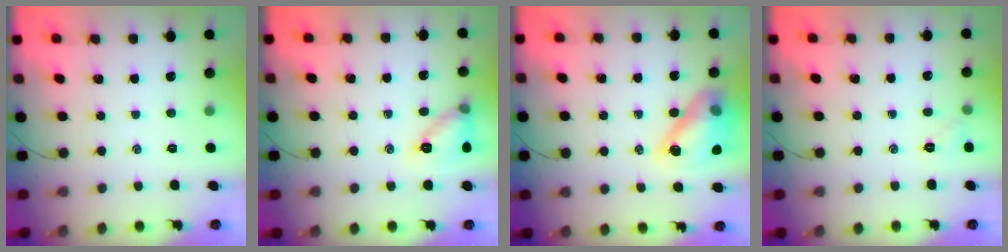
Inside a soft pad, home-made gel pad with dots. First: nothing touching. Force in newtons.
{"total": 10.5, "press": 10.4, "slide": 0.7}
{"total": 14.4, "press": 13.9, "slide": 4.0}
{"total": 3.9, "press": 3.7, "slide": 1.0}